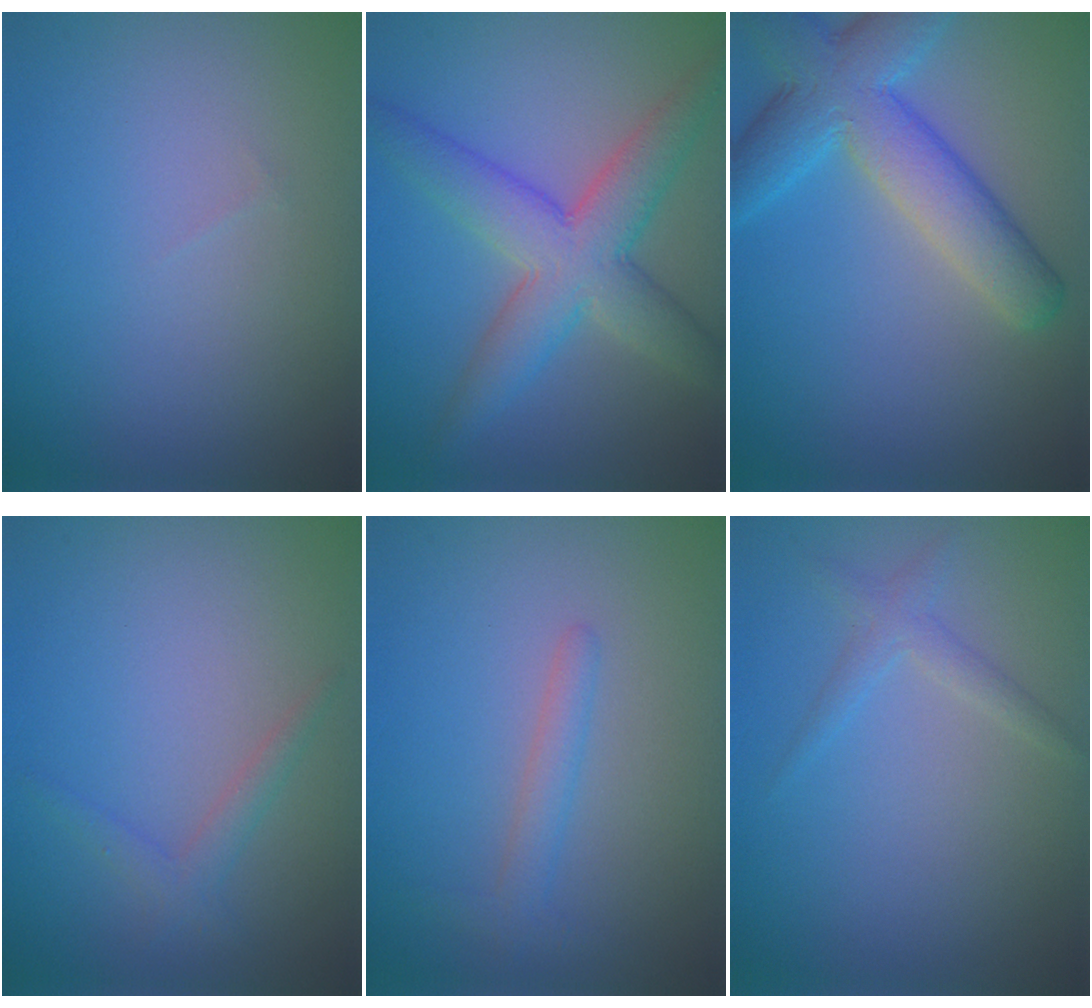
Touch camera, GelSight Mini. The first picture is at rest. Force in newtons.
{"total": 6.4, "press": 6.4, "slide": 0.4}
{"total": 7.3, "press": 7.3, "slide": 0.3}
{"total": 1.4, "press": 1.4, "slide": 0.1}
{"total": 1.7, "press": 1.7, "slide": 0.1}
{"total": 1.5, "press": 1.5, "slide": 0.1}